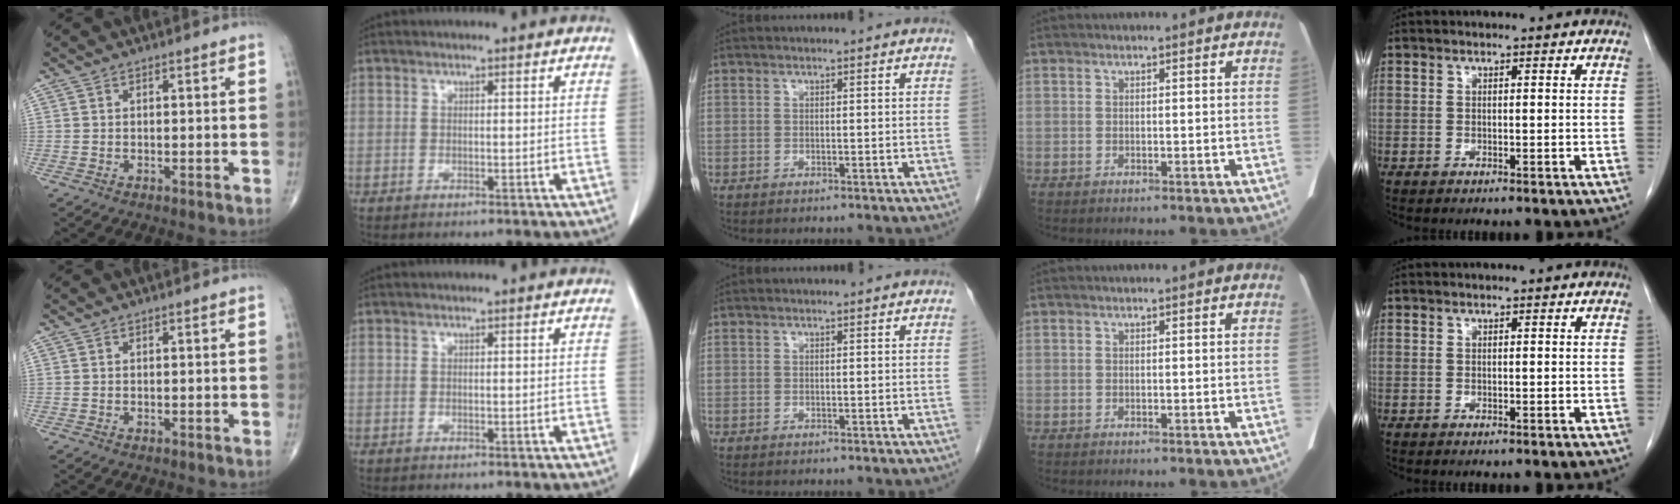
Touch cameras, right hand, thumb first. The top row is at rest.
{}